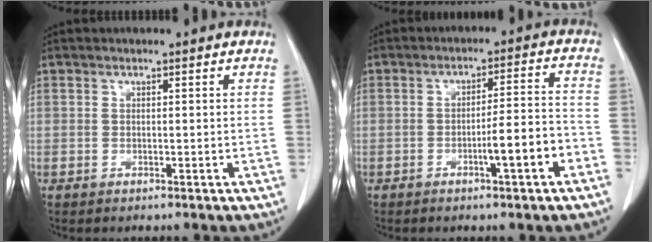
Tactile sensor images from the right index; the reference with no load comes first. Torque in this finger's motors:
{"motor_torque": [1.24, -0.33, 0.55, 0.10]}